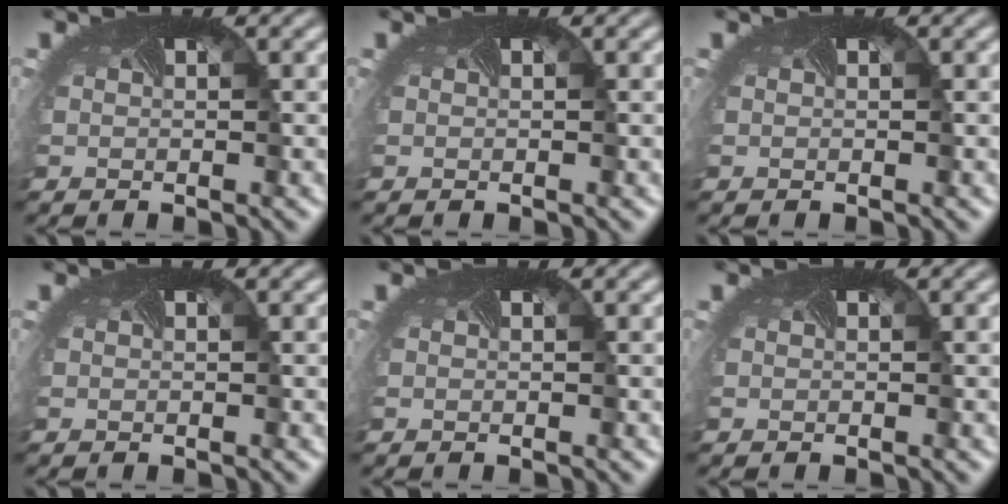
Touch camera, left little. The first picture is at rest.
{"total": 0.0}
{"total": 0.0}
{"total": 0.0}
{"total": 0.0}
{"total": 0.0}